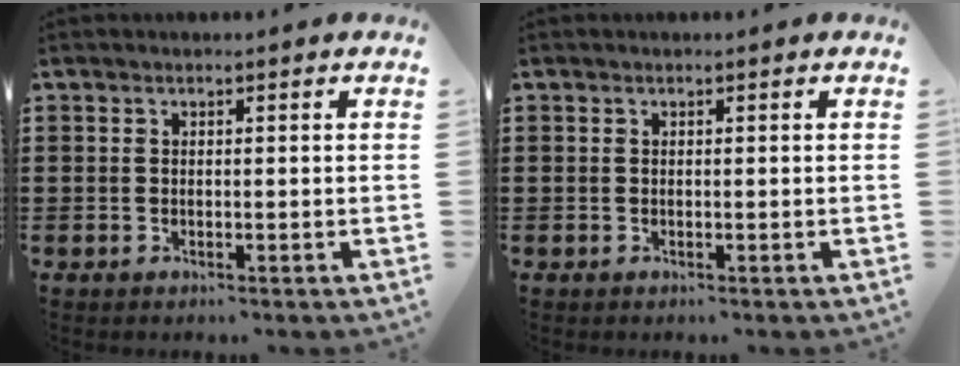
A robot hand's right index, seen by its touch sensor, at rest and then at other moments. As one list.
[{"total": 0.0}]